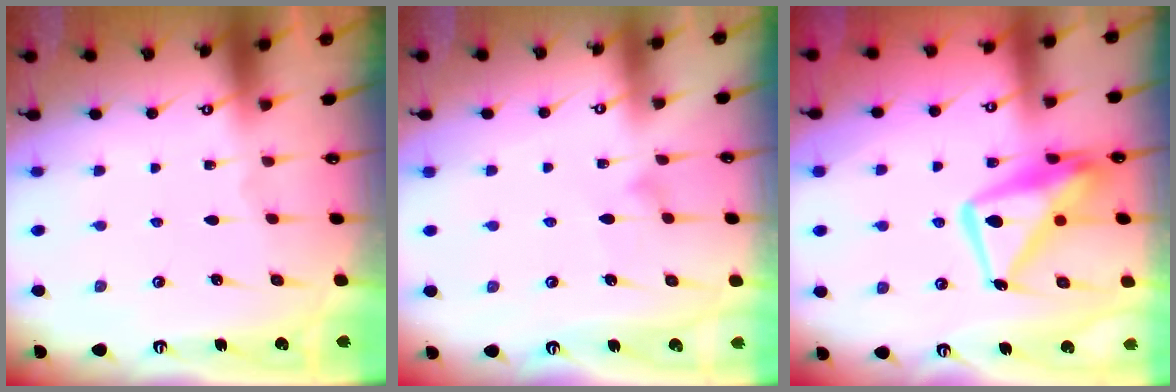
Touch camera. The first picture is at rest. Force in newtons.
{"total": 6.0, "press": 6.0, "slide": 0.4}
{"total": 14.9, "press": 14.8, "slide": 1.7}